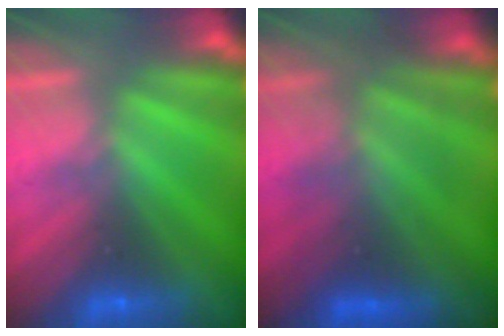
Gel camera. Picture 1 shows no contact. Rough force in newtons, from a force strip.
{"total": 4.4}